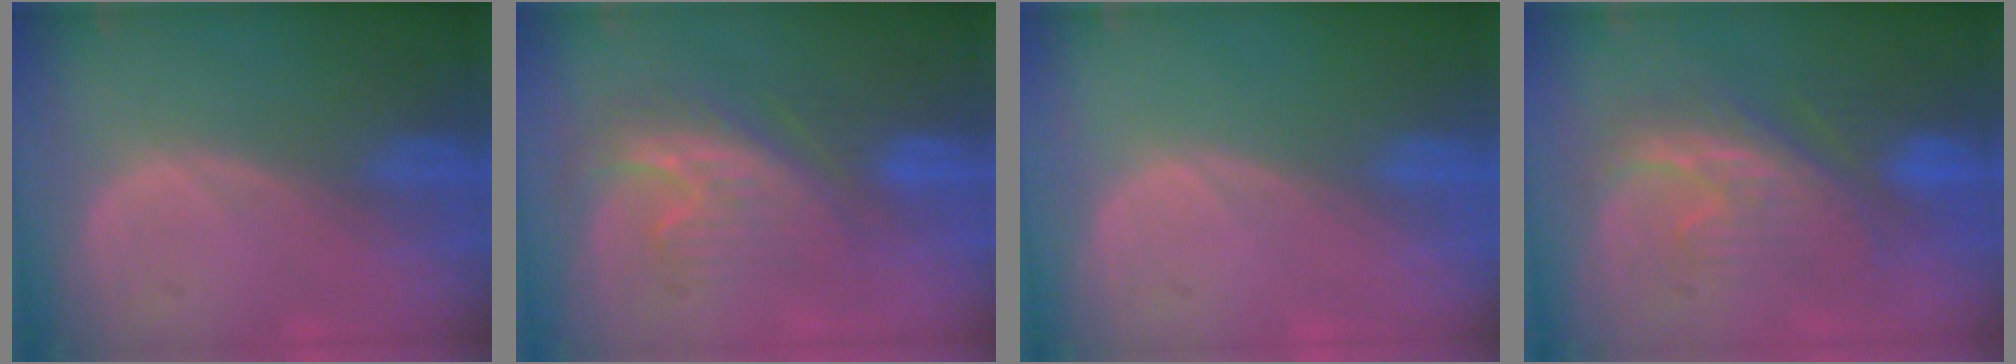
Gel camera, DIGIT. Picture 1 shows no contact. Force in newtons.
{"total": 8.5, "press": 7.5, "slide": 4.1}
{"total": 0.0}
{"total": 8.5, "press": 8.3, "slide": 1.9}